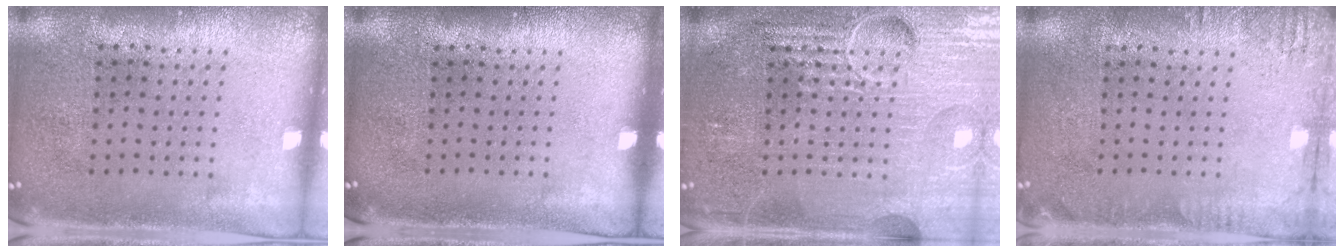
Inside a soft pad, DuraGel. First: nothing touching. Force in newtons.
{"total": 0.0}
{"total": 7.2, "press": 7.2, "slide": 1.0}
{"total": 1.9, "press": 1.9, "slide": 0.3}